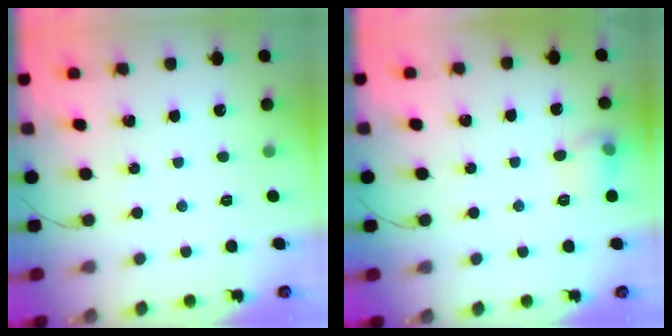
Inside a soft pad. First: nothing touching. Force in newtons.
{"total": 6.8, "press": 6.7, "slide": 1.0}